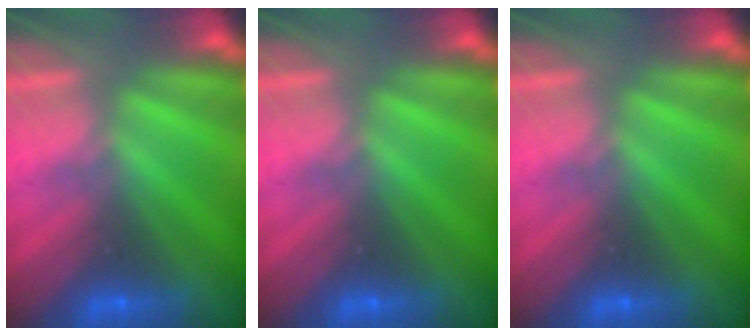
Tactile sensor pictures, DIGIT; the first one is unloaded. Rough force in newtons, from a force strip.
{"total": 0.0}
{"total": 0.0}